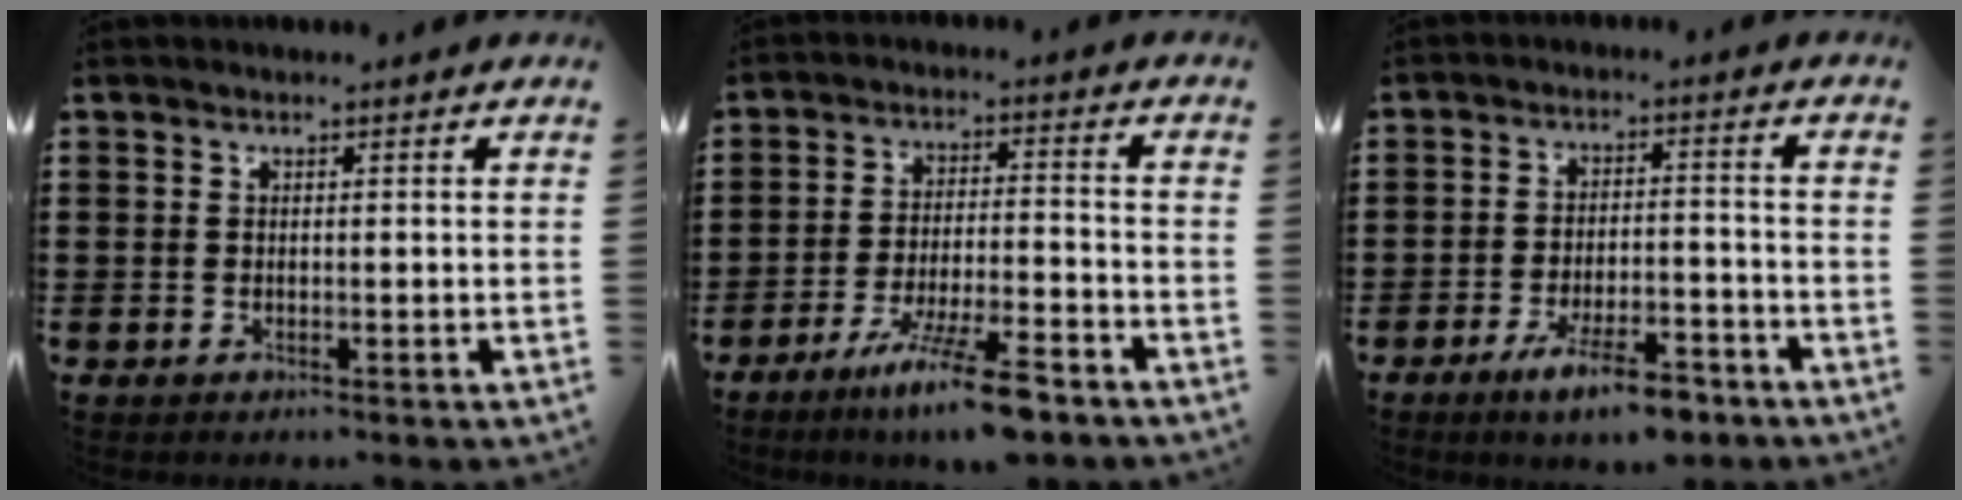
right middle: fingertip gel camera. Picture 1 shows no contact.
{"total": 9.9, "force": [-7.3, 1.0, 6.6], "torque": [-0.125, -0.004, -0.134]}
{"total": 7.7, "force": [-5.8, 1.6, 4.8], "torque": [-0.093, -0.002, -0.106]}